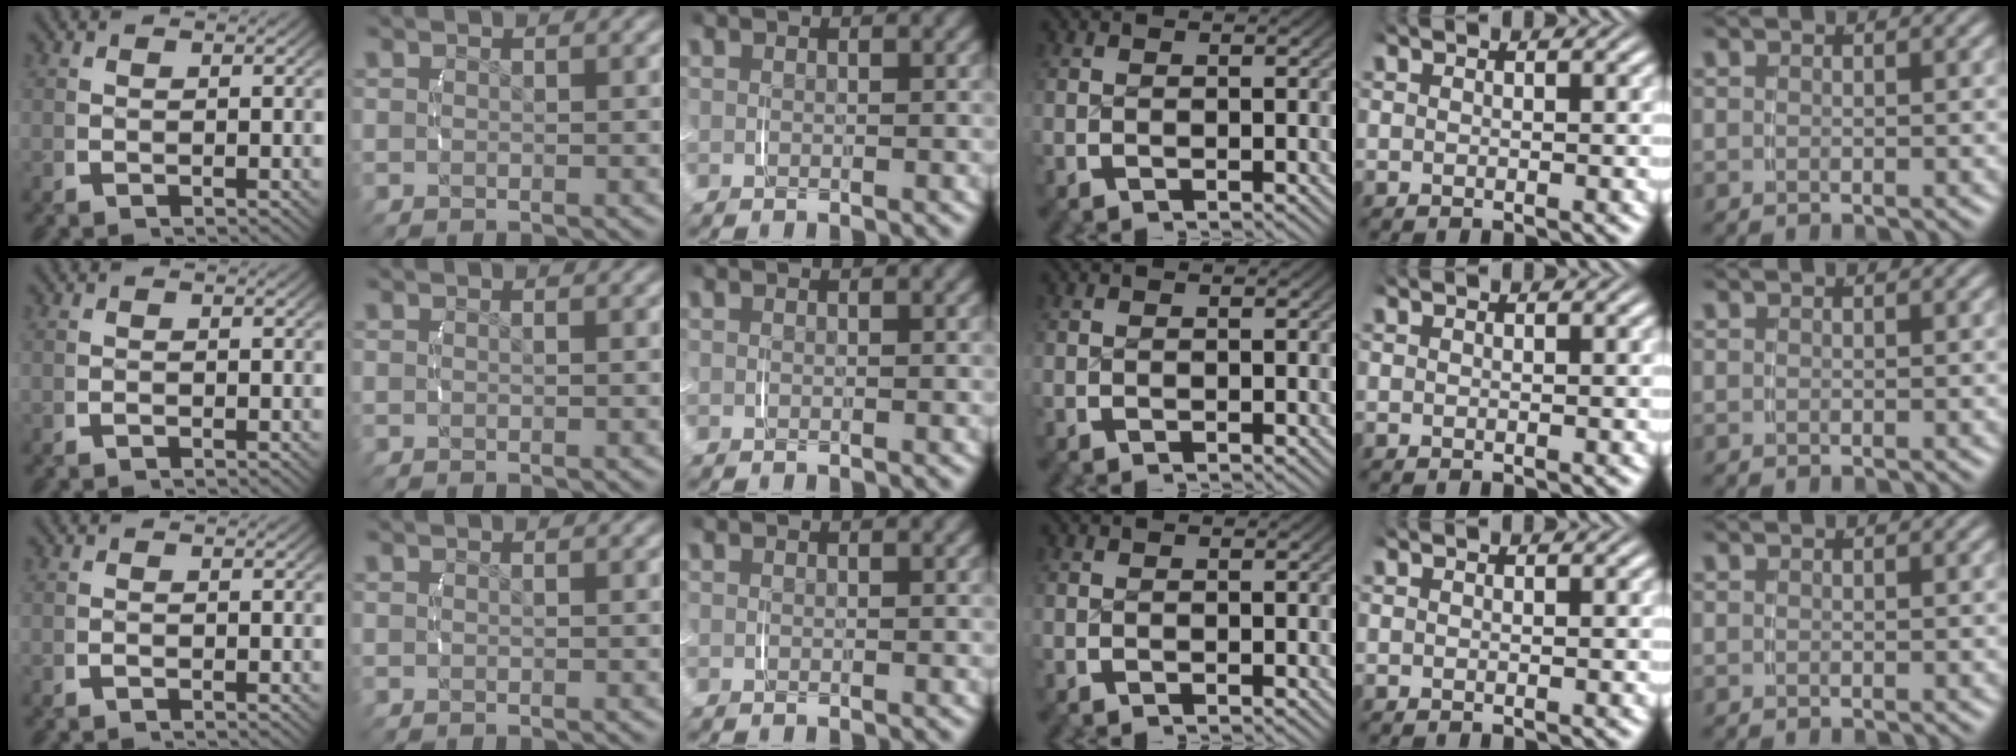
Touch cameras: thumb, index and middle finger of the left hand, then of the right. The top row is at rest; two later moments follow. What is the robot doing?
{"motion": "lift_and_place", "object": "small bumper sticker"}